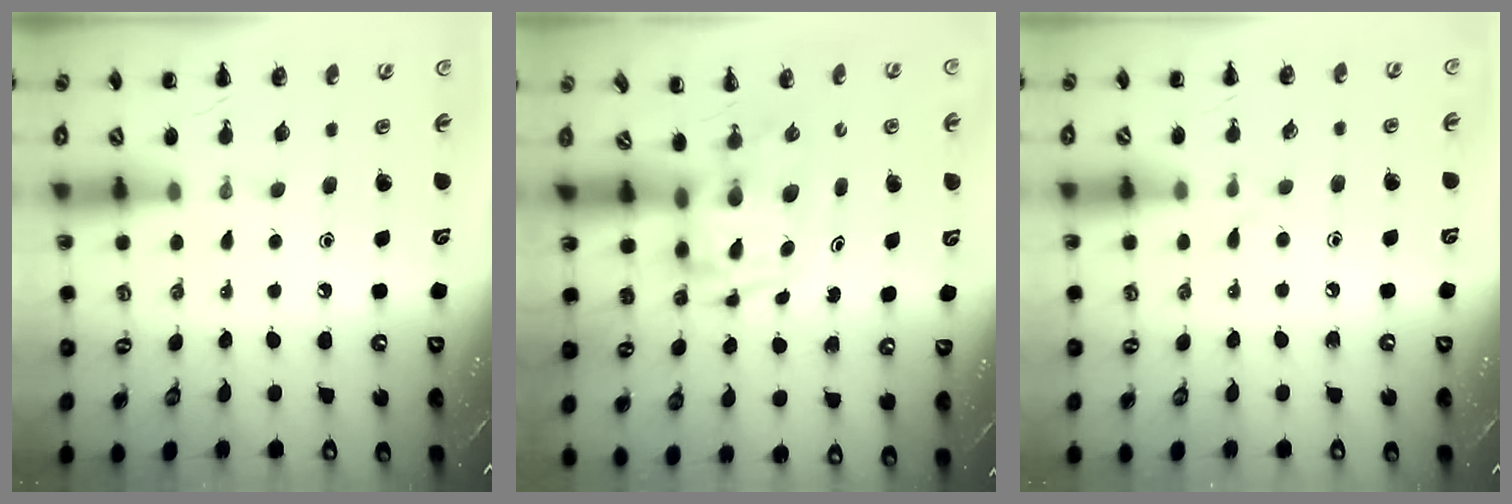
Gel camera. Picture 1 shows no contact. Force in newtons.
{"total": 3.3, "press": 3.3, "slide": 0.6}
{"total": 2.8, "press": 2.4, "slide": 1.4}